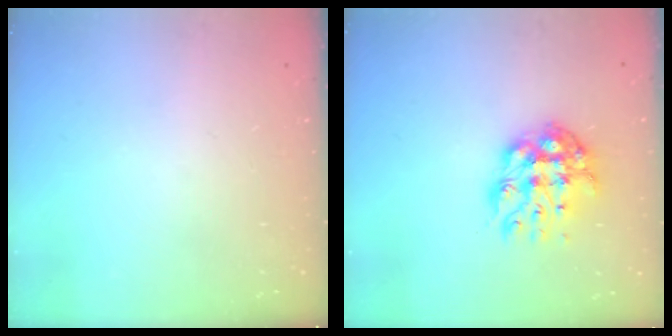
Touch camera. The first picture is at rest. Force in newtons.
{"total": 10.9, "press": 10.8, "slide": 0.9}